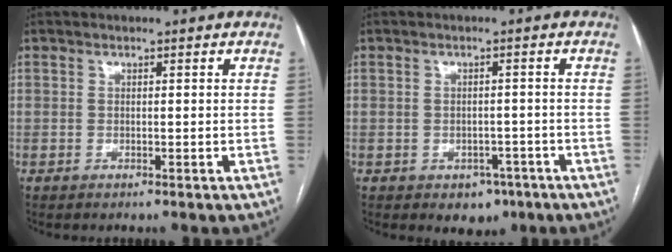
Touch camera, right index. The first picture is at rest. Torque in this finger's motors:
{"motor_torque": [-0.03, -0.02, 0.05, 0.01]}